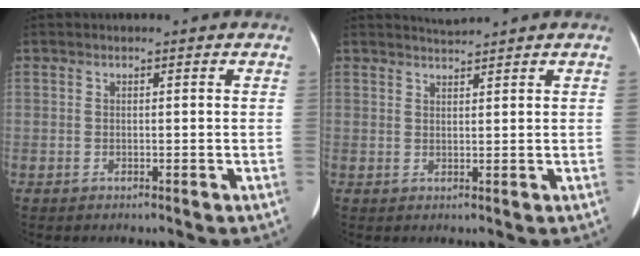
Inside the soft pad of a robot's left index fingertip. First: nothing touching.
{"total": 1.8, "force": [1.7, -0.7, -0.2], "torque": [-0.002, 0.002, 0.038]}